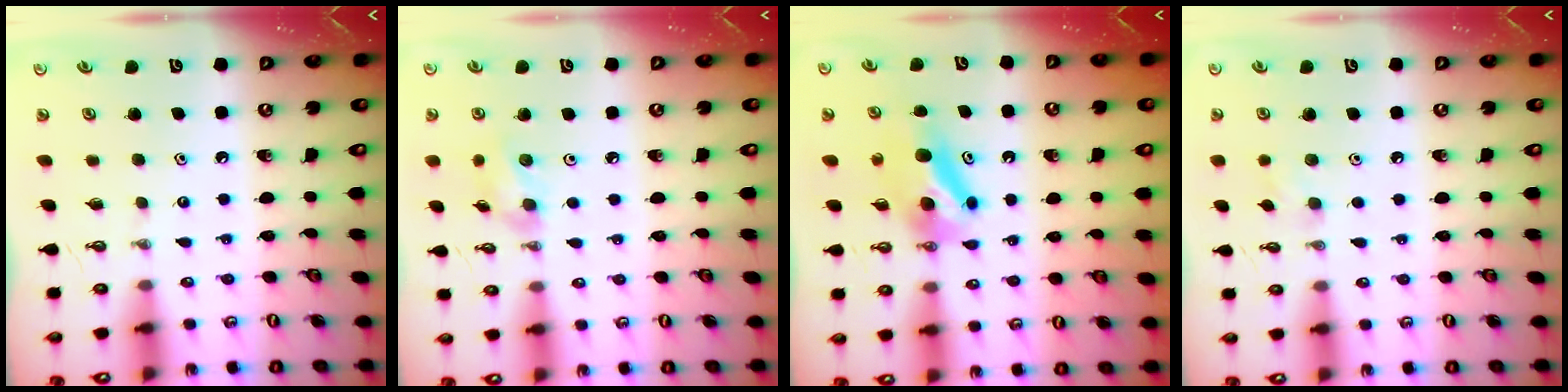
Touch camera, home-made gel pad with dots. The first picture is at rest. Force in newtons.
{"total": 7.8, "press": 7.3, "slide": 2.8}
{"total": 7.1, "press": 6.2, "slide": 3.5}
{"total": 6.2, "press": 6.1, "slide": 1.0}